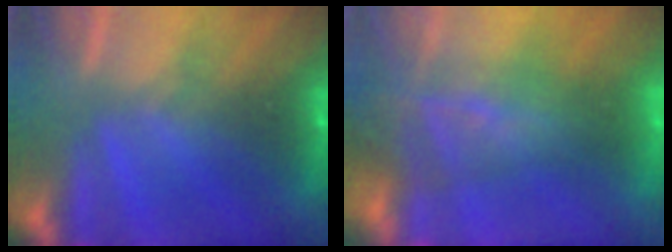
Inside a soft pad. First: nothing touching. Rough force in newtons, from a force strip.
{"total": 11.3}